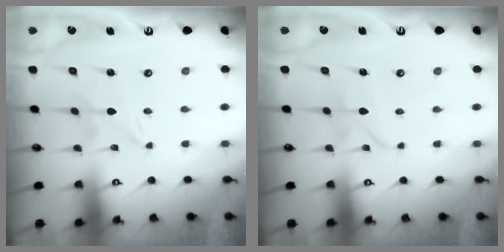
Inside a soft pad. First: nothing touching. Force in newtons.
{"total": 2.8, "press": 2.8, "slide": 0.3}